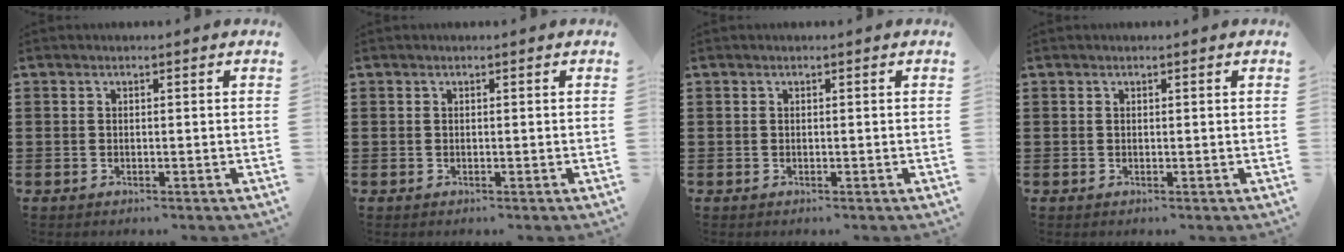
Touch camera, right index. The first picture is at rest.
{"total": 0.0}
{"total": 0.0}
{"total": 0.0}